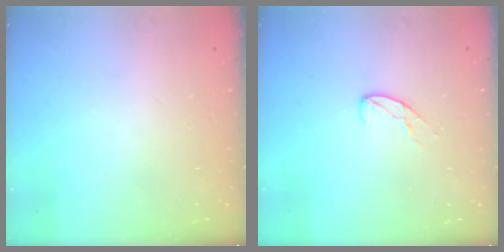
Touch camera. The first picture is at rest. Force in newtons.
{"total": 6.0, "press": 5.9, "slide": 0.4}